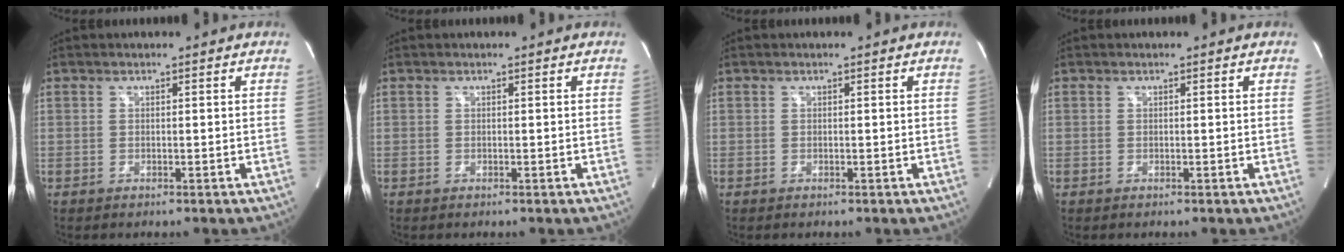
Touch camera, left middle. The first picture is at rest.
{"total": 0.0}
{"total": 0.0}
{"total": 0.0}